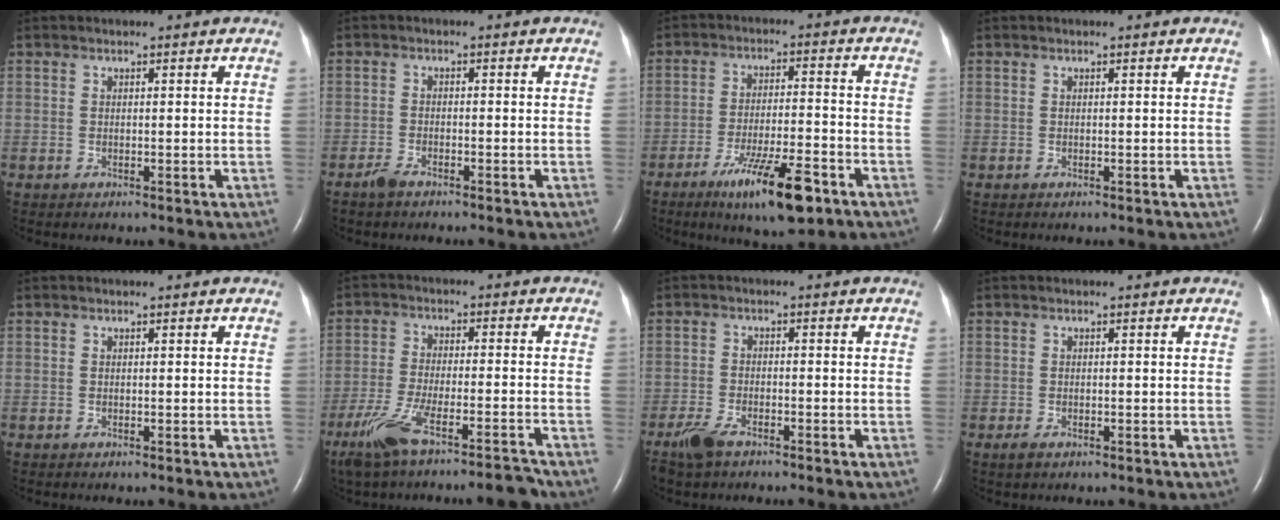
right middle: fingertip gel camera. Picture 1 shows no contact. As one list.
[{"total": 2.1, "force": [-1.7, 0.5, 1.0], "torque": [-0.031, -0.003, -0.032]}, {"total": 11.4, "force": [-6.8, 1.5, 9.0], "torque": [-0.160, -0.021, -0.108]}, {"total": 0.0}, {"total": 0.0}, {"total": 9.8, "force": [-7.5, 0.9, 6.3], "torque": [-0.121, -0.014, -0.135]}, {"total": 4.1, "force": [-3.1, 1.1, 2.4], "torque": [-0.059, -0.006, -0.058]}, {"total": 1.2, "force": [-0.7, 0.6, 0.8], "torque": [-0.020, -0.001, -0.011]}]